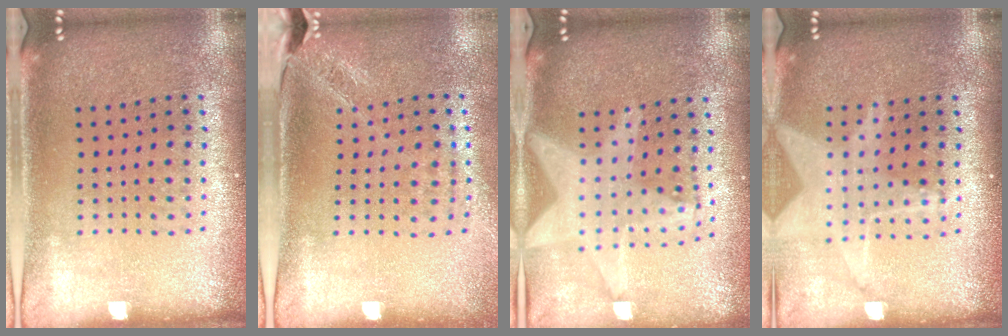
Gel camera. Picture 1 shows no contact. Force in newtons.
{"total": 1.9, "press": 1.6, "slide": 1.0}
{"total": 2.2, "press": 1.8, "slide": 1.3}
{"total": 1.7, "press": 1.4, "slide": 1.0}